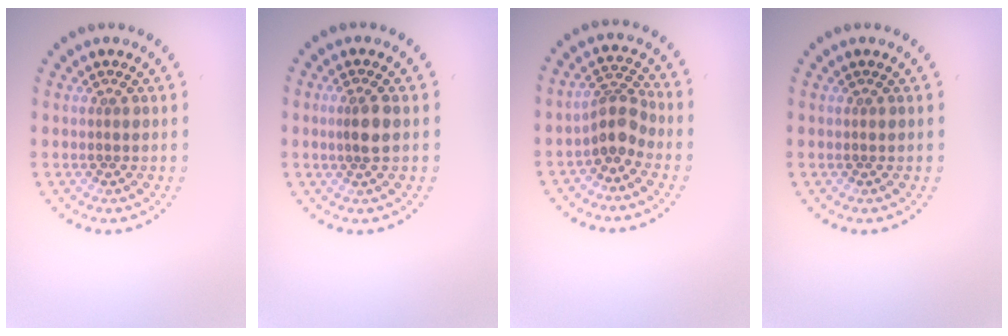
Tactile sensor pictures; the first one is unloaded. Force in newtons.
{"total": 2.0, "press": 1.7, "slide": 0.9}
{"total": 2.8, "press": 2.2, "slide": 1.8}
{"total": 0.0}